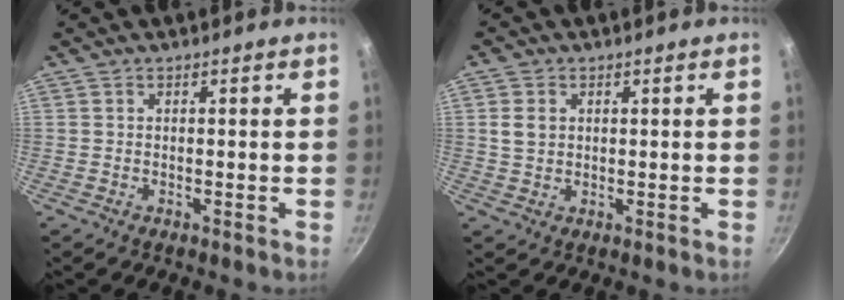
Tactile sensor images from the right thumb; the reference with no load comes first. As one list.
[{"total": 3.7, "force": [0.9, 2.8, 2.2], "torque": [-0.036, 0.001, 0.017]}]